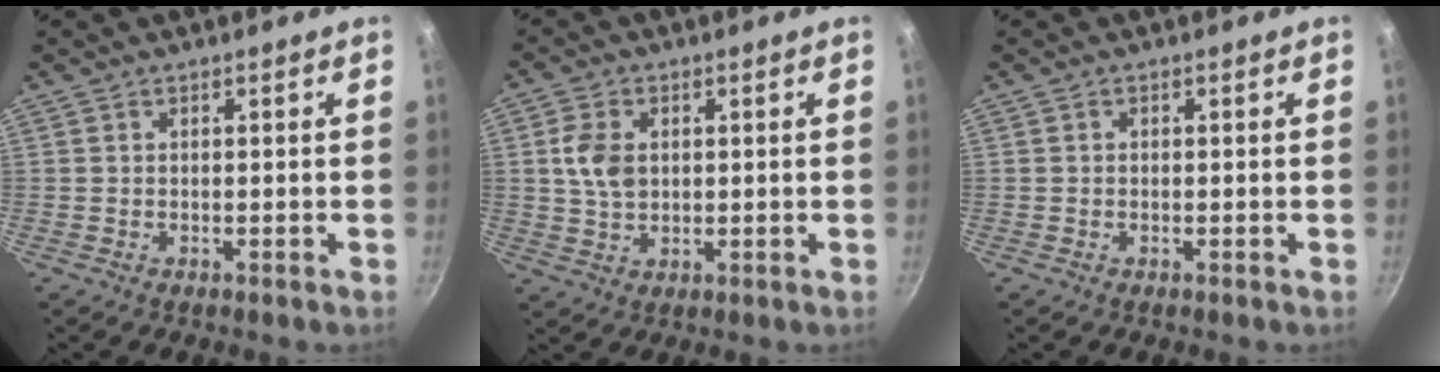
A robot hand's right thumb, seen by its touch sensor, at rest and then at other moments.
{"total": 6.5, "force": [1.2, 4.7, 4.4], "torque": [-0.075, -0.001, 0.022]}
{"total": 0.5, "force": [0.0, 0.5, 0.2], "torque": [-0.002, 0.004, 0.000]}